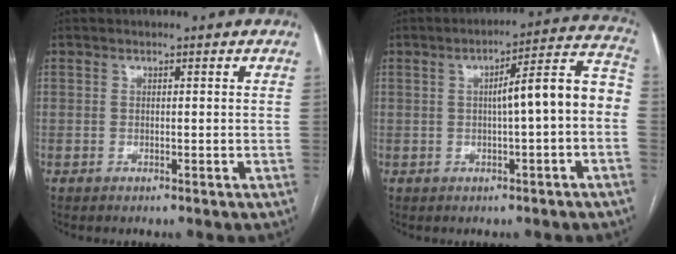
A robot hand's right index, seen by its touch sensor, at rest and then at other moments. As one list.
[{"total": 9.9, "force": [-0.5, 0.8, 9.8], "torque": [-0.131, 0.038, -0.009]}]